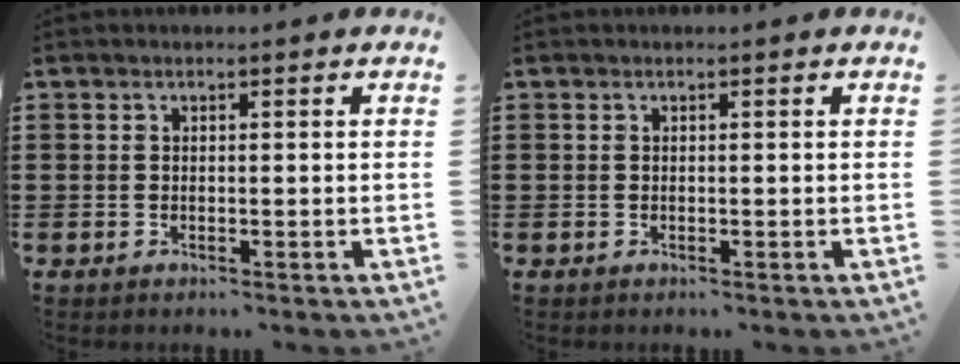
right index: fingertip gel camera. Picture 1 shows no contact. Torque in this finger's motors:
{"motor_torque": [0.05, 0.05, 0.00, 0.00]}